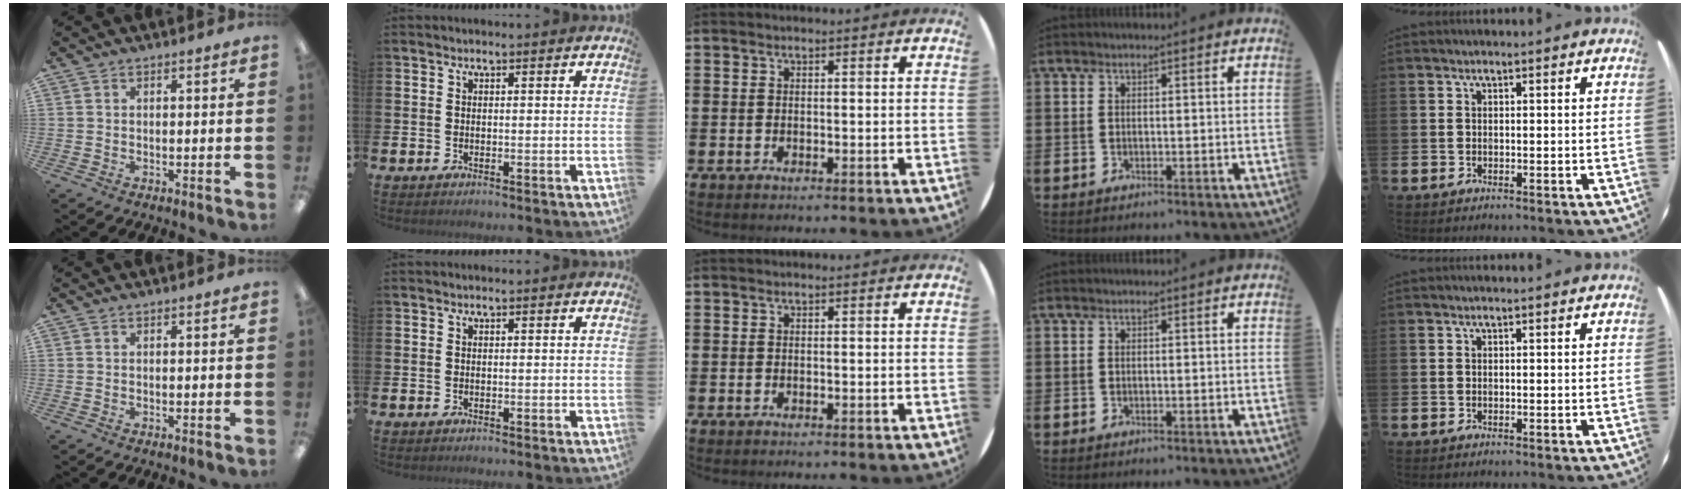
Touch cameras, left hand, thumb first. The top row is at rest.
{}